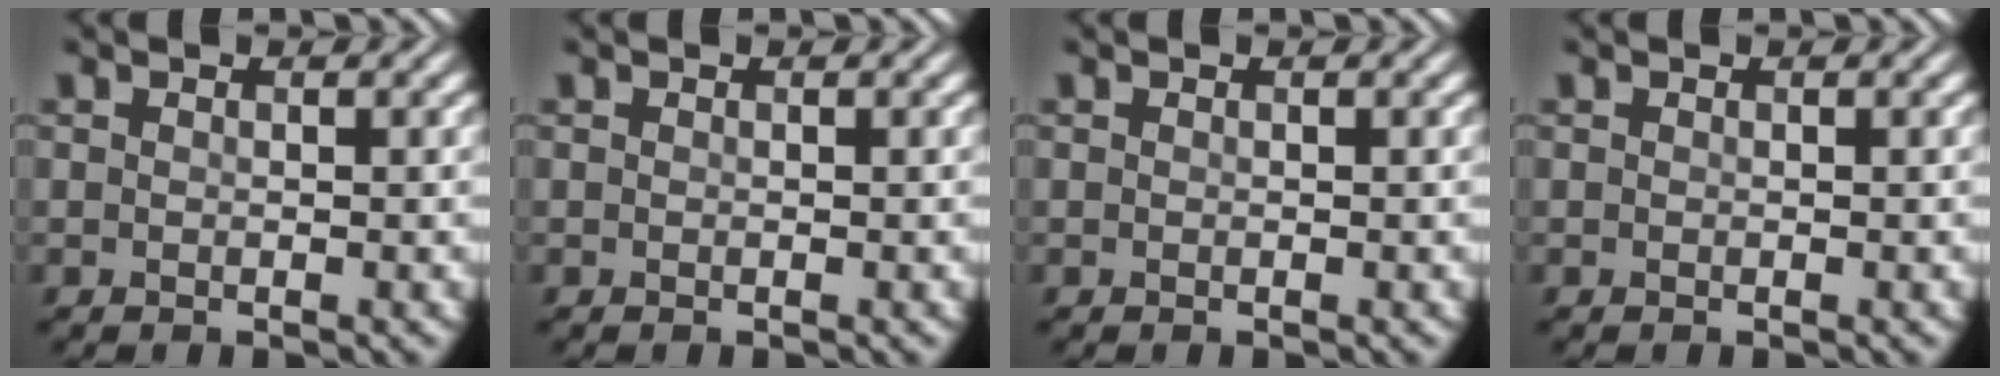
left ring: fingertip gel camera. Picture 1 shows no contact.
{"total": 0.0}
{"total": 0.0}
{"total": 0.0}